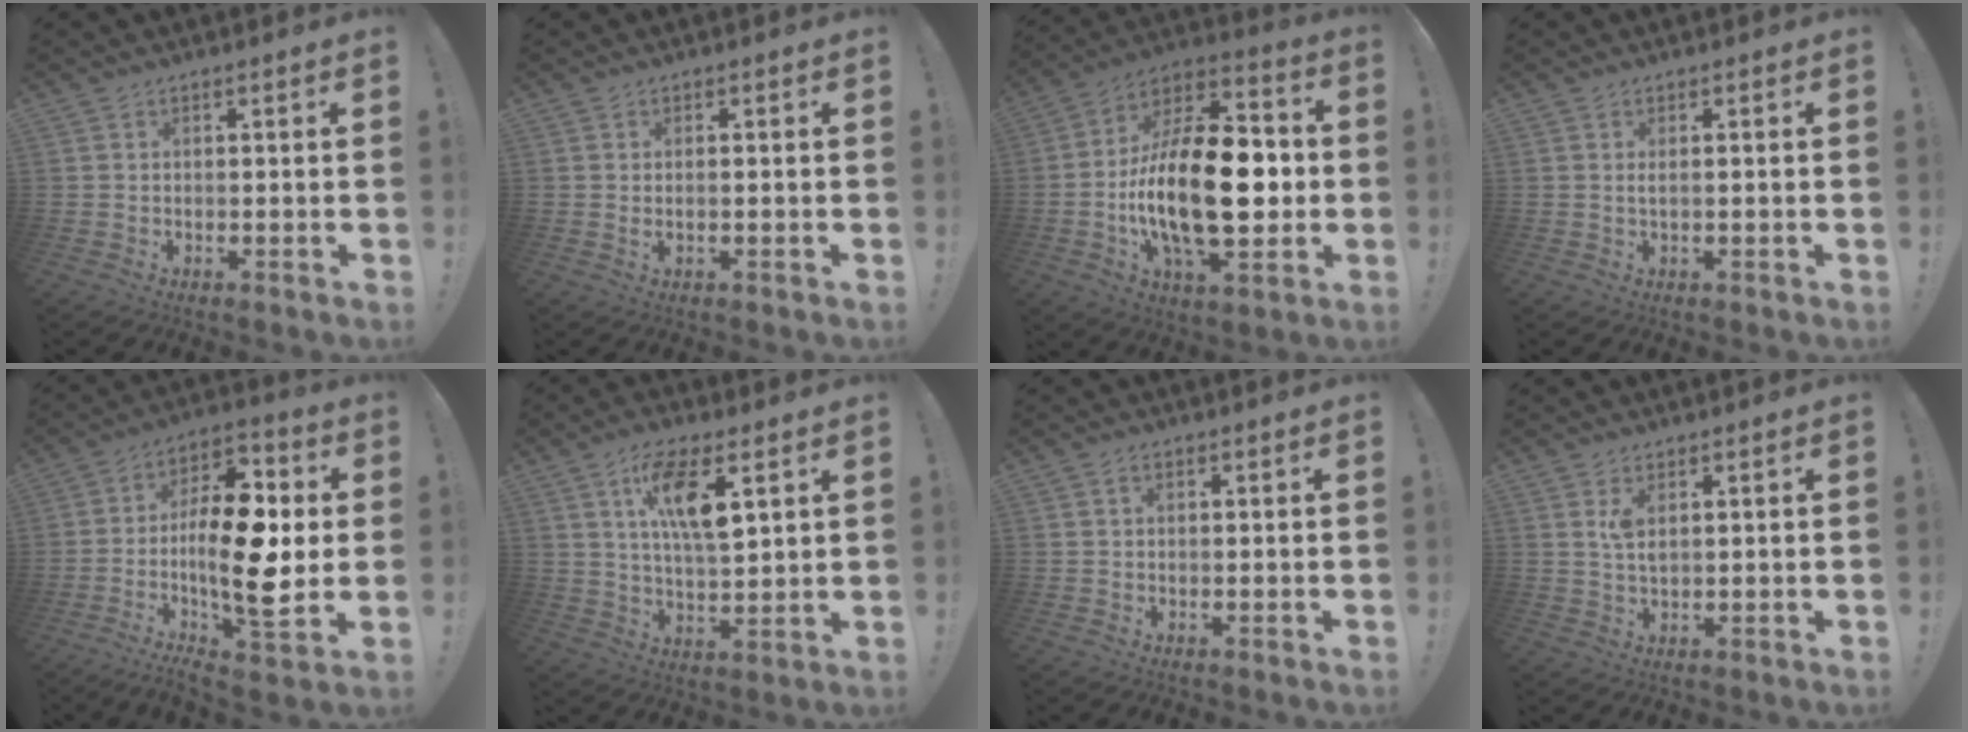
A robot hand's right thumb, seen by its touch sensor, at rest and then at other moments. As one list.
[{"total": 1.0, "force": [-0.3, -0.1, 0.9], "torque": [-0.015, -0.002, -0.007]}, {"total": 25.4, "force": [-3.4, 11.5, 22.4], "torque": [-0.413, 0.004, -0.056]}, {"total": 1.1, "force": [0.0, -0.2, 1.0], "torque": [-0.017, -0.002, -0.002]}, {"total": 18.9, "force": [-1.7, 6.9, 17.5], "torque": [-0.322, -0.001, -0.031]}, {"total": 12.7, "force": [5.3, 4.7, 10.5], "torque": [-0.182, -0.009, 0.092]}, {"total": 1.1, "force": [0.4, 0.7, 0.7], "torque": [-0.007, 0.000, 0.007]}, {"total": 3.5, "force": [1.5, 1.4, 2.9], "torque": [-0.051, -0.002, 0.024]}]